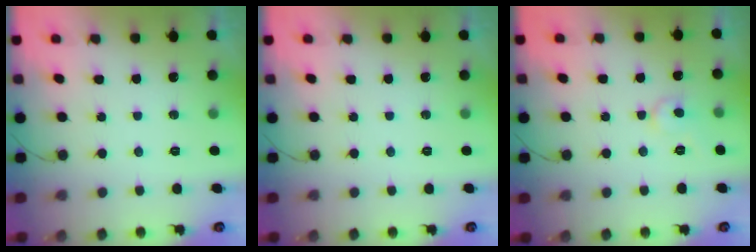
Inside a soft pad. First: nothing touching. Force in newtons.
{"total": 0.0}
{"total": 5.8, "press": 5.8, "slide": 0.4}